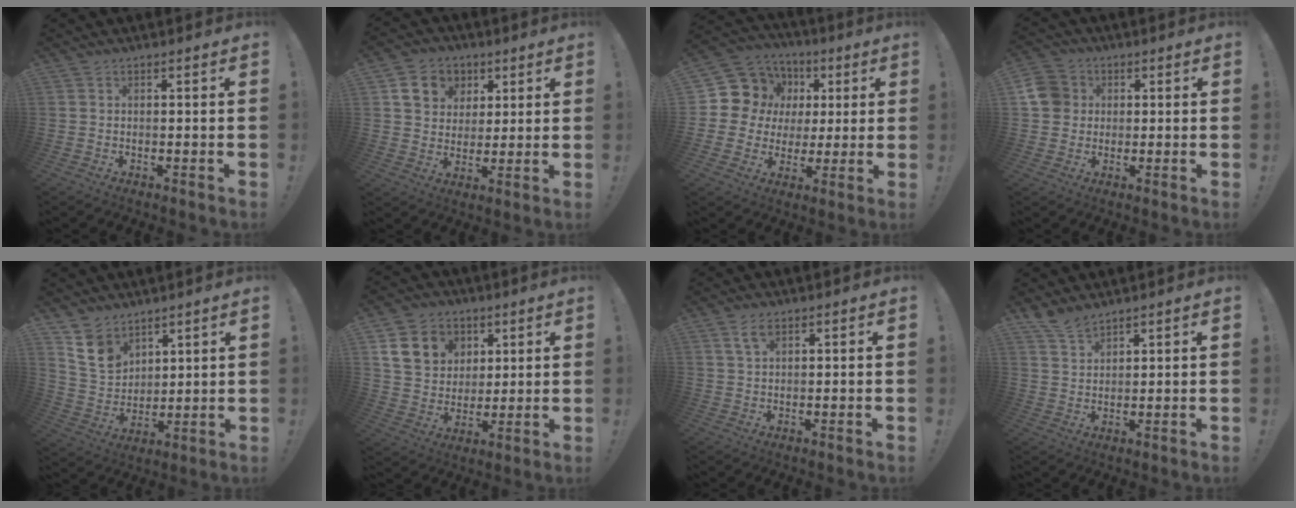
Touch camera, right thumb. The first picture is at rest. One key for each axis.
{"total": 11.4, "fx": 4.8, "fy": 9.4, "fz": 4.2, "tx": -0.052, "ty": -0.020, "tz": 0.098}
{"total": 13.4, "fx": 3.9, "fy": 12.0, "fz": 4.4, "tx": -0.057, "ty": -0.020, "tz": 0.093}
{"total": 8.4, "fx": 1.3, "fy": 7.7, "fz": 2.9, "tx": -0.041, "ty": 0.008, "tz": 0.030}
{"total": 11.2, "fx": 7.9, "fy": 7.0, "fz": 3.8, "tx": -0.074, "ty": -0.048, "tz": 0.160}
{"total": 13.3, "fx": 5.7, "fy": 10.9, "fz": 5.0, "tx": -0.070, "ty": -0.026, "tz": 0.118}
{"total": 3.6, "fx": 1.9, "fy": 1.4, "fz": 2.7, "tx": -0.047, "ty": -0.002, "tz": 0.032}
{"total": 5.3, "fx": 4.6, "fy": 1.8, "fz": 1.9, "tx": -0.032, "ty": -0.028, "tz": 0.087}